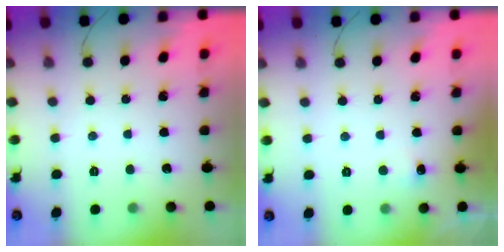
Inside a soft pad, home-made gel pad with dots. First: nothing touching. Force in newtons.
{"total": 3.4, "press": 3.3, "slide": 0.9}